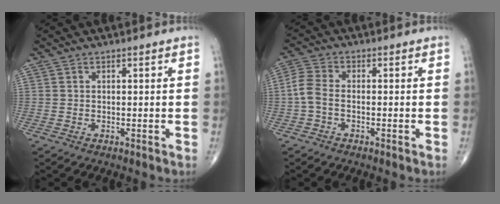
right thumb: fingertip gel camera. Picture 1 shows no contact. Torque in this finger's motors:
{"motor_torque": [-0.33, 0.07, 0.66, 0.02, 0.13]}